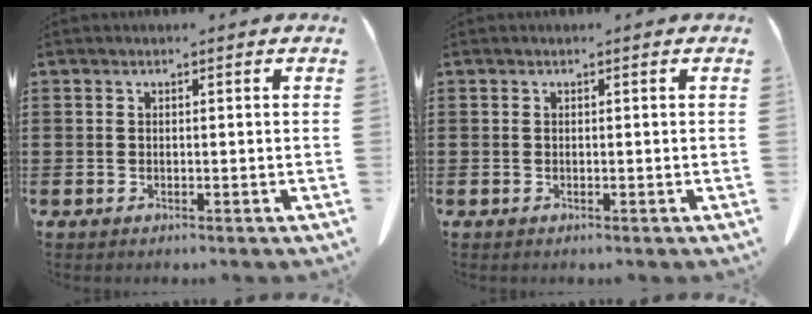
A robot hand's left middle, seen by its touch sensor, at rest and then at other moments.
{"total": 0.0}